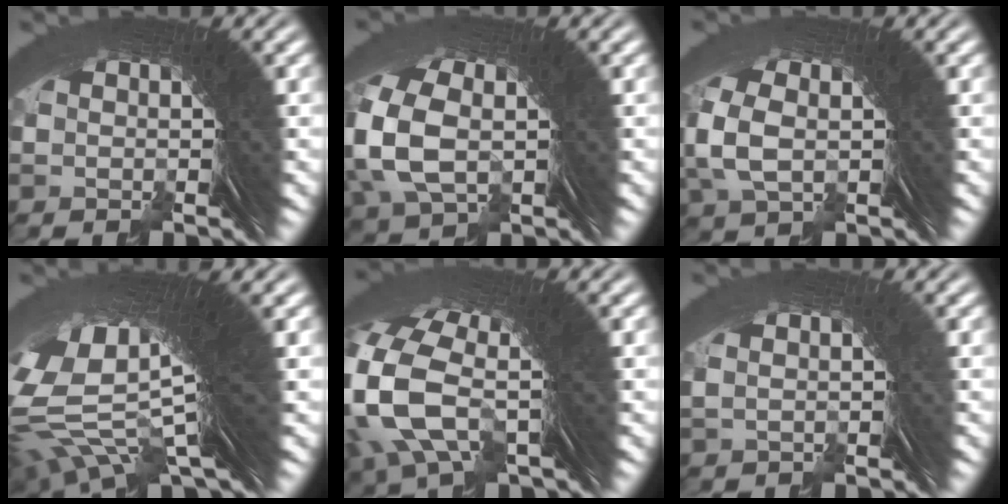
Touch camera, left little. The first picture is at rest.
{"total": 4.3, "force": [-0.6, 3.2, 2.7], "torque": [-0.092, -0.019, 0.008]}
{"total": 2.2, "force": [-0.5, 1.5, 1.5], "torque": [-0.056, -0.012, 0.005]}
{"total": 16.5, "force": [4.7, 8.5, 13.3], "torque": [-0.261, -0.020, 0.080]}
{"total": 9.1, "force": [1.1, 6.0, 6.8], "torque": [-0.187, -0.021, 0.020]}
{"total": 0.0}